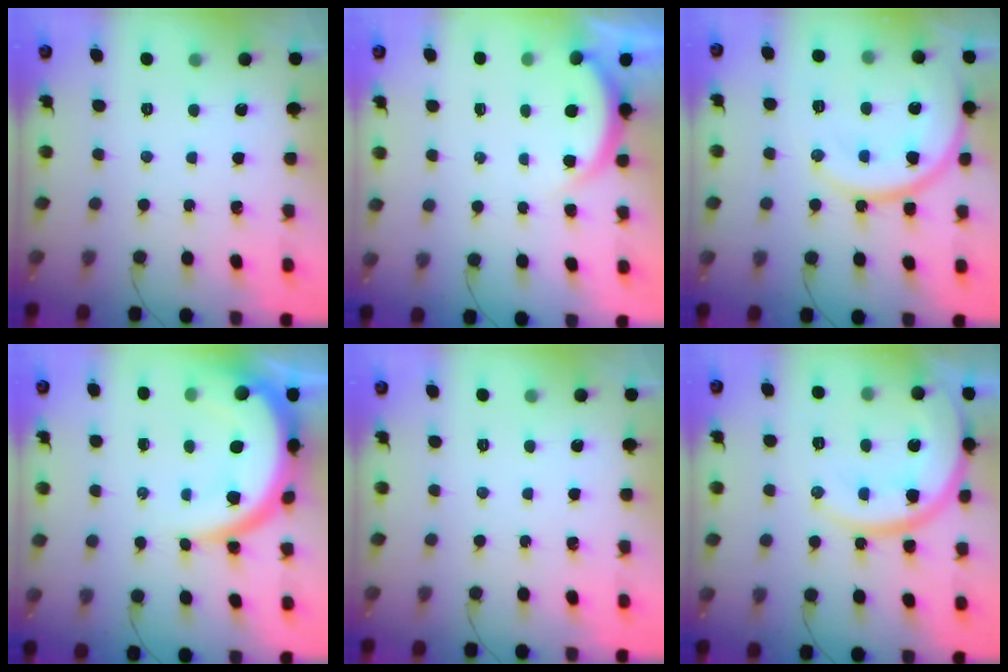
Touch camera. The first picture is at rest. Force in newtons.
{"total": 3.3, "press": 3.2, "slide": 0.7}
{"total": 15.8, "press": 15.7, "slide": 1.4}
{"total": 14.5, "press": 14.4, "slide": 1.1}
{"total": 0.0}
{"total": 17.7, "press": 17.7, "slide": 1.8}